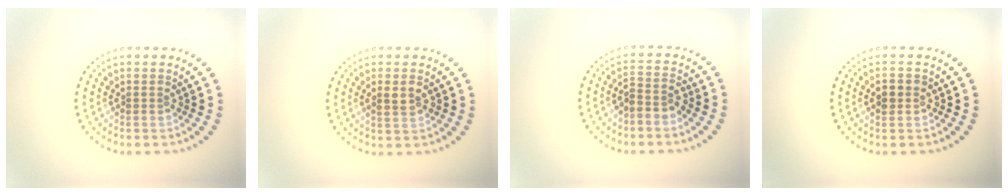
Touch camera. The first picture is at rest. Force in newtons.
{"total": 1.6, "press": 1.6, "slide": 0.2}
{"total": 2.0, "press": 1.7, "slide": 1.1}
{"total": 1.6, "press": 1.6, "slide": 0.2}